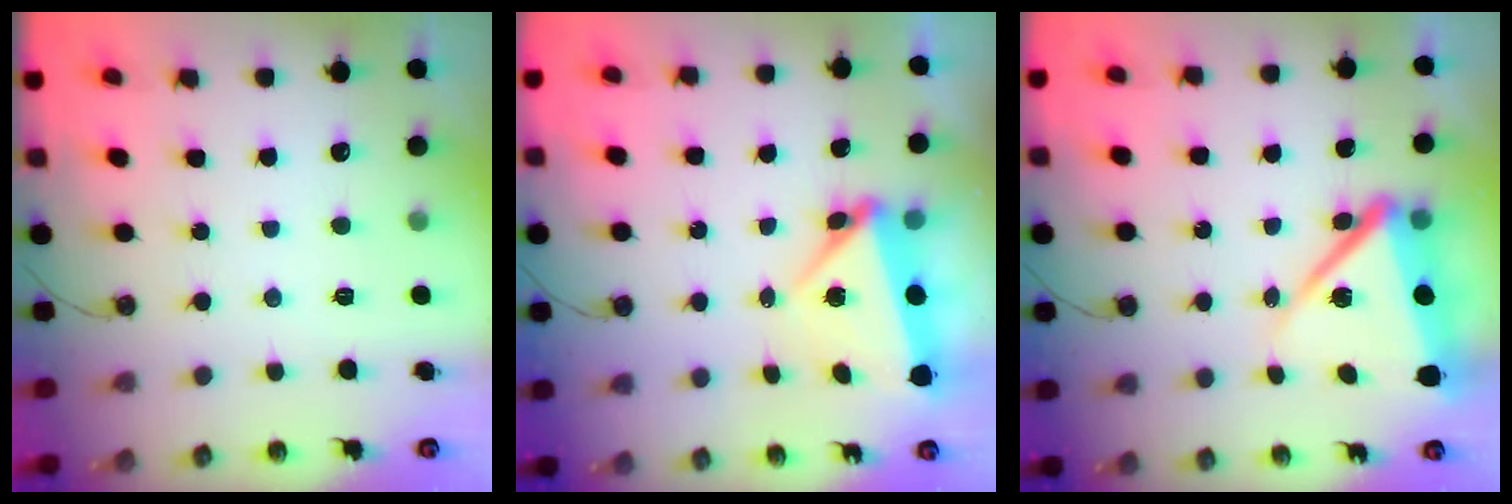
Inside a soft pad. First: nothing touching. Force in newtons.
{"total": 8.0, "press": 5.0, "slide": 6.2}
{"total": 12.6, "press": 12.6, "slide": 1.0}